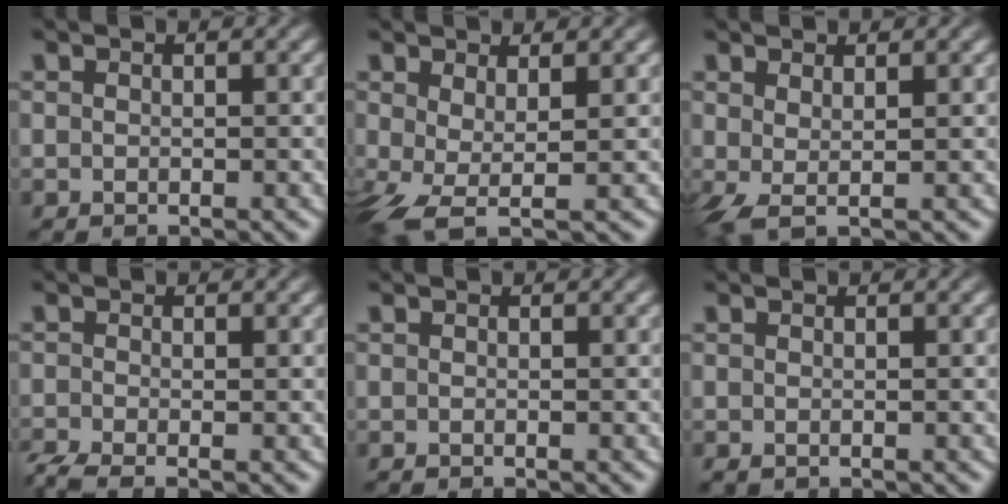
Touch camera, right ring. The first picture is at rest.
{"total": 5.0, "force": [-2.8, 2.3, 3.5], "torque": [-0.092, -0.044, -0.023]}
{"total": 1.2, "force": [0.2, -0.1, 1.2], "torque": [-0.030, -0.014, 0.016]}
{"total": 2.9, "force": [-2.1, 1.5, 1.4], "torque": [-0.031, -0.012, -0.032]}
{"total": 0.0}
{"total": 0.6, "force": [-0.2, 0.5, 0.2], "torque": [-0.006, 0.000, -0.004]}